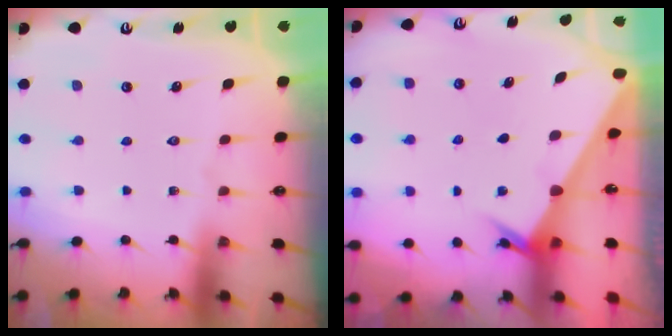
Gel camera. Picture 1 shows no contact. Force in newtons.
{"total": 2.5, "press": 2.5, "slide": 0.2}